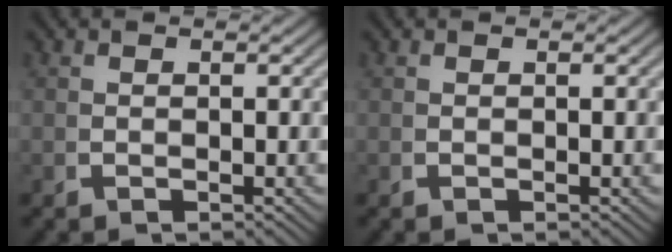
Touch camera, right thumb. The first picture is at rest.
{"total": 0.0}